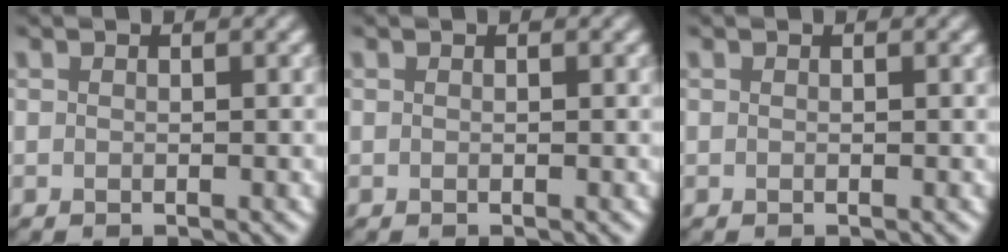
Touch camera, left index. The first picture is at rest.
{"total": 0.0}
{"total": 0.0}